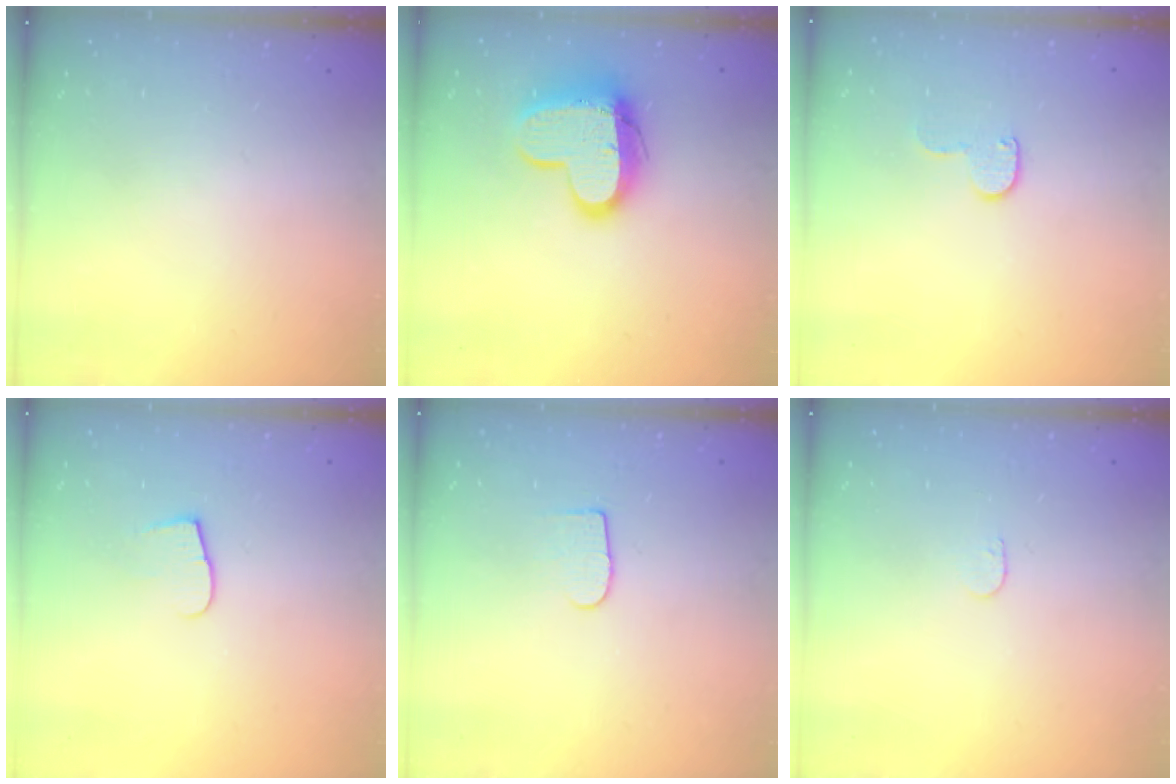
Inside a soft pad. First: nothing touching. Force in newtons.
{"total": 13.5, "press": 13.5, "slide": 1.2}
{"total": 4.5, "press": 4.5, "slide": 0.5}
{"total": 5.7, "press": 5.7, "slide": 0.5}
{"total": 5.8, "press": 5.8, "slide": 0.5}
{"total": 3.3, "press": 3.3, "slide": 0.3}